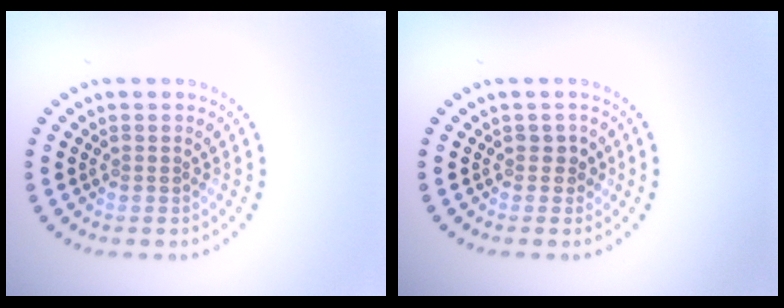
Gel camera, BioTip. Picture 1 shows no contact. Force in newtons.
{"total": 1.1, "press": 1.0, "slide": 0.5}